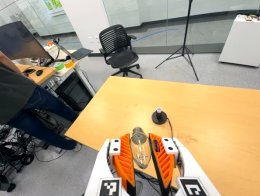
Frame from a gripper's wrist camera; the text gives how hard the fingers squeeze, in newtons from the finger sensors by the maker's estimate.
{"total": 11.2, "left": 10.7, "right": 11.7}